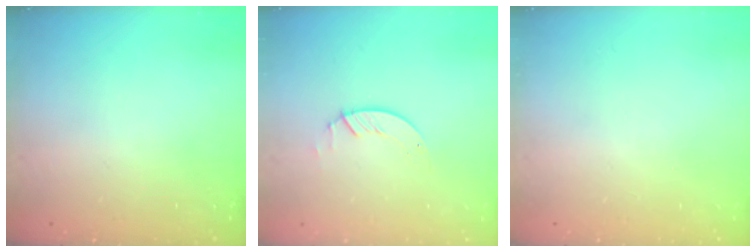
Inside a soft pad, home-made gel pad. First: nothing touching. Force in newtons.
{"total": 1.3, "press": 1.3, "slide": 0.2}
{"total": 0.0}